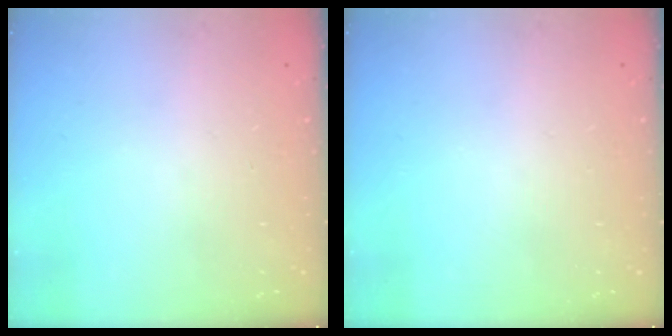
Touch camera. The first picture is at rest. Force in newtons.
{"total": 0.0}